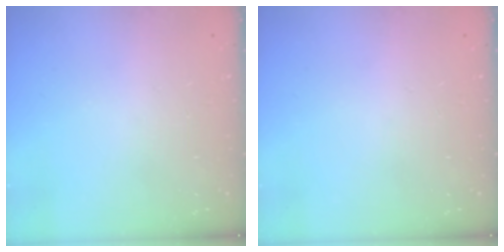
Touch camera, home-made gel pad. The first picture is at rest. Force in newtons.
{"total": 0.0}